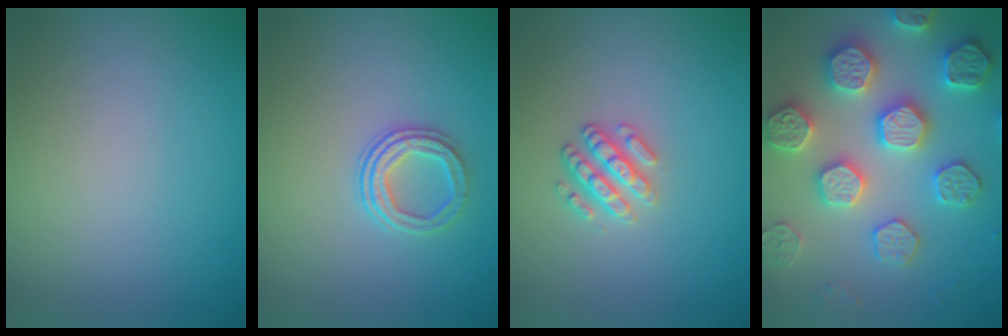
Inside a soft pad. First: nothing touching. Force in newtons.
{"total": 2.8, "press": 2.3, "slide": 1.5}
{"total": 2.6, "press": 2.5, "slide": 0.4}
{"total": 7.6, "press": 7.4, "slide": 1.5}